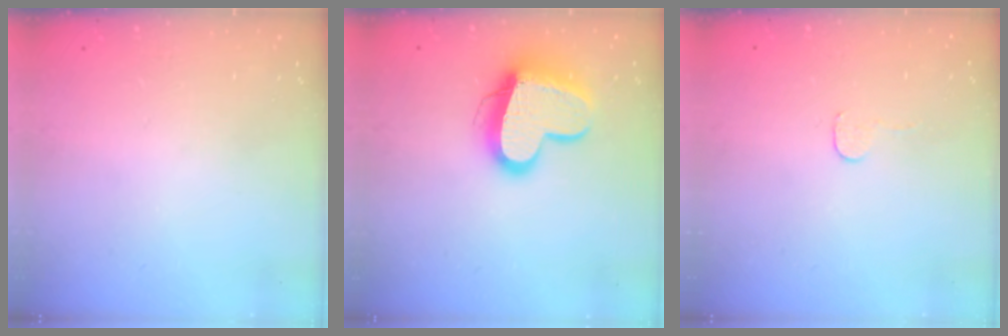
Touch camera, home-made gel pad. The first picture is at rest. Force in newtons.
{"total": 15.0, "press": 14.9, "slide": 1.6}
{"total": 2.7, "press": 2.7, "slide": 0.2}